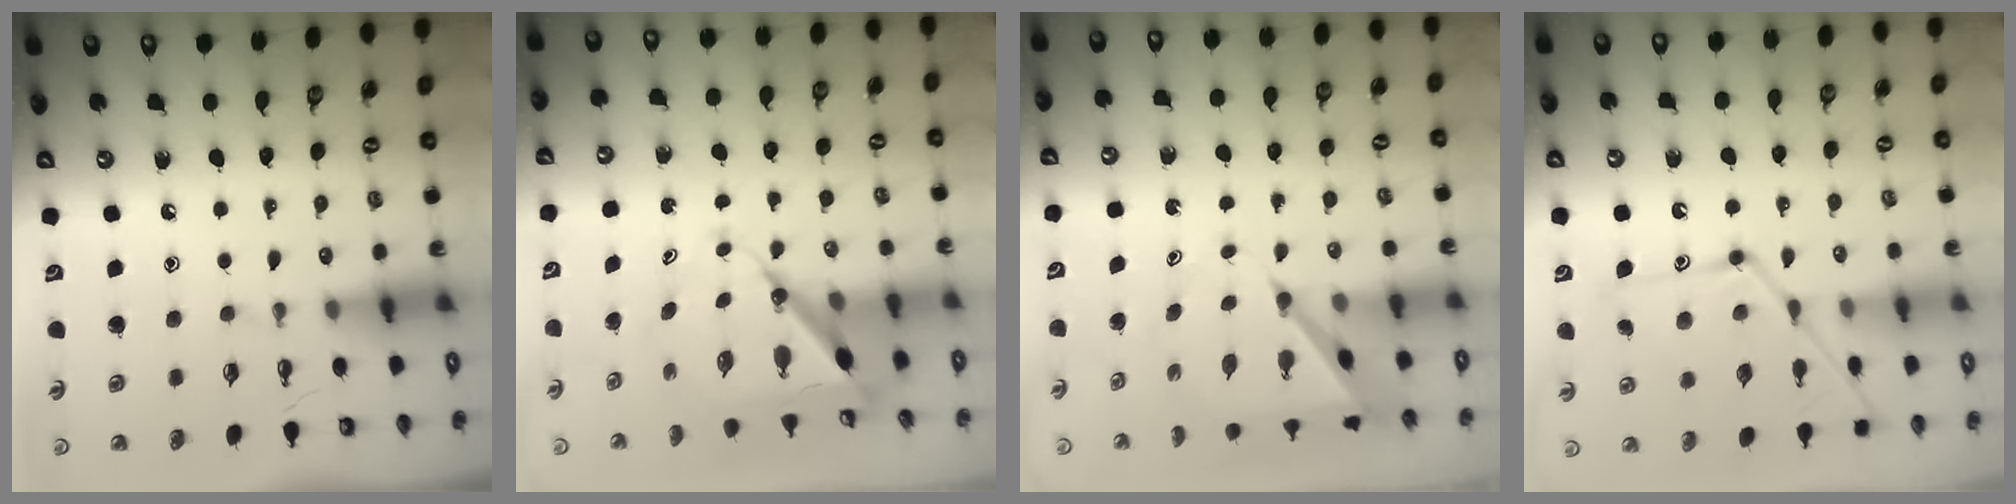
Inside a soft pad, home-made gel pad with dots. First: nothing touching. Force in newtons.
{"total": 8.5, "press": 8.5, "slide": 0.8}
{"total": 6.0, "press": 5.9, "slide": 0.6}
{"total": 15.7, "press": 15.6, "slide": 1.2}